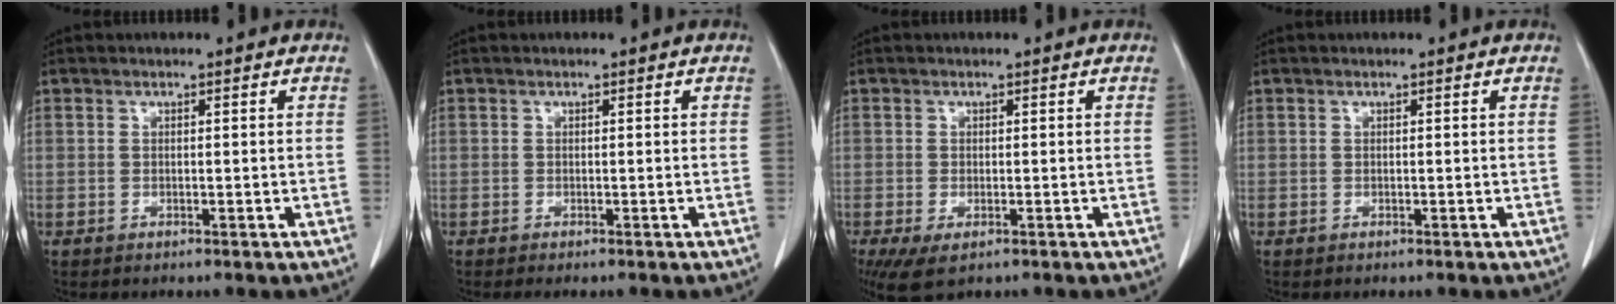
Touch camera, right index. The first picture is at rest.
{"total": 0.8, "force": [-0.6, 0.0, 0.5], "torque": [-0.010, -0.001, -0.009]}
{"total": 4.7, "force": [-2.8, 1.9, 3.3], "torque": [-0.060, -0.015, -0.044]}
{"total": 0.0}